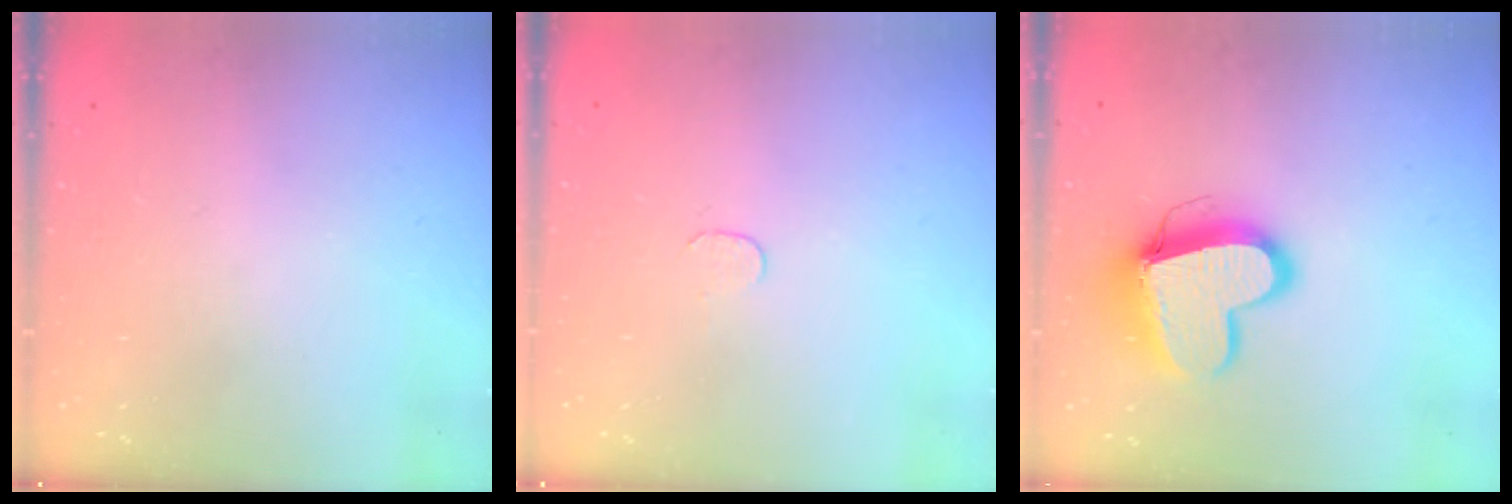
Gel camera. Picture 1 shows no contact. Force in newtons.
{"total": 3.5, "press": 3.5, "slide": 0.3}
{"total": 13.3, "press": 13.2, "slide": 1.3}